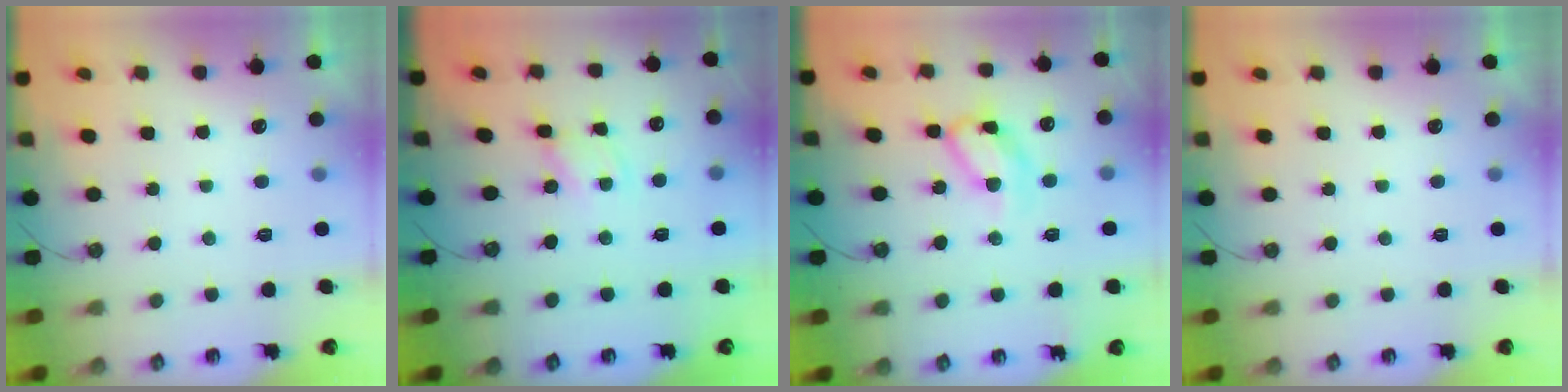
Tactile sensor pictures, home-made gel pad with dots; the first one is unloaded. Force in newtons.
{"total": 1.6, "press": 1.6, "slide": 0.2}
{"total": 12.5, "press": 12.5, "slide": 0.8}
{"total": 0.0}